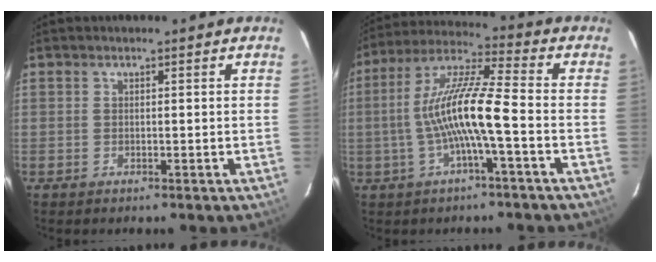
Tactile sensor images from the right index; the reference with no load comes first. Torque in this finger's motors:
{"motor_torque": [1.48, -0.66, 1.05, 0.21]}